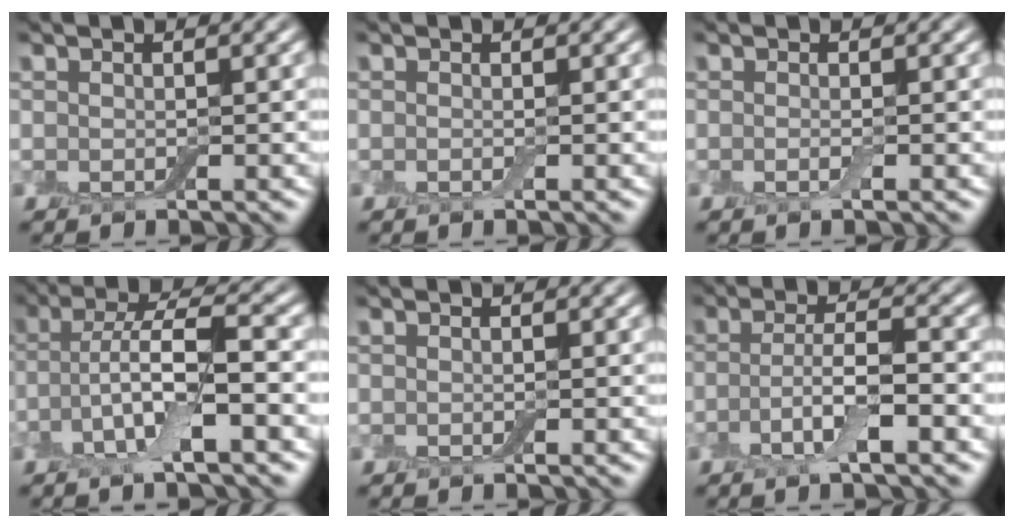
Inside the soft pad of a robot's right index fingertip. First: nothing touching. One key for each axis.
{"total": 0.0}
{"total": 0.7, "fx": -0.3, "fy": 0.1, "fz": 0.6, "tx": -0.013, "ty": -0.005, "tz": -0.006}
{"total": 6.4, "fx": -2.0, "fy": 1.7, "fz": 5.9, "tx": -0.117, "ty": 0.011, "tz": -0.042}
{"total": 0.0}
{"total": 4.3, "fx": -1.5, "fy": 1.0, "fz": 3.9, "tx": -0.076, "ty": 0.002, "tz": -0.032}